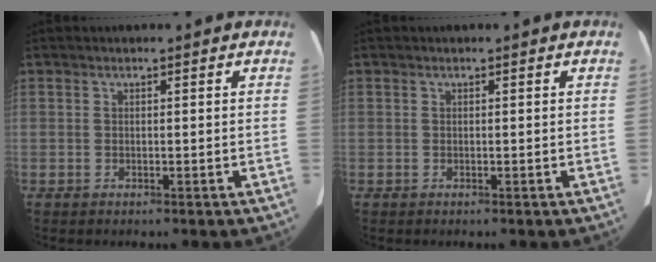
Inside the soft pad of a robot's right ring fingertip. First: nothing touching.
{"total": 0.0}